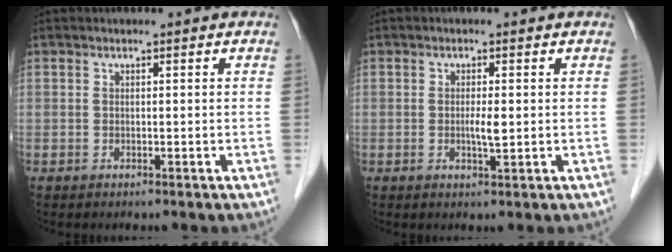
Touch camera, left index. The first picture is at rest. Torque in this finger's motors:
{"motor_torque": [0.40, 0.26, 0.08, 0.05]}